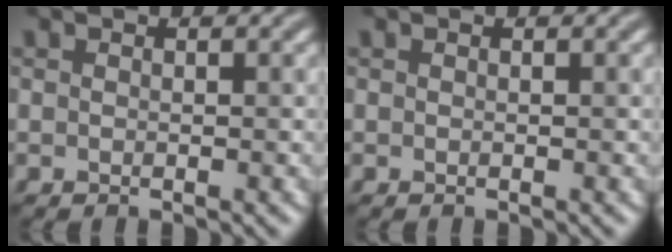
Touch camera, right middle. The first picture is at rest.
{"total": 0.0}